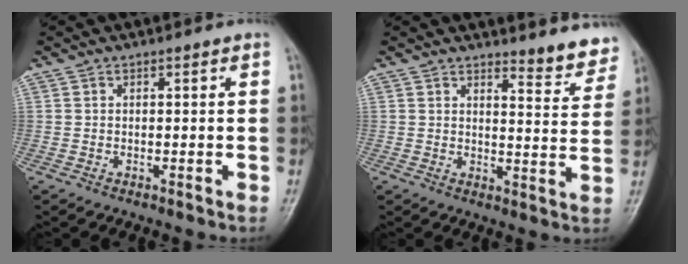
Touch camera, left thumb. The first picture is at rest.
{"total": 7.1, "force": [6.3, 1.3, 2.9], "torque": [-0.025, -0.062, 0.081]}